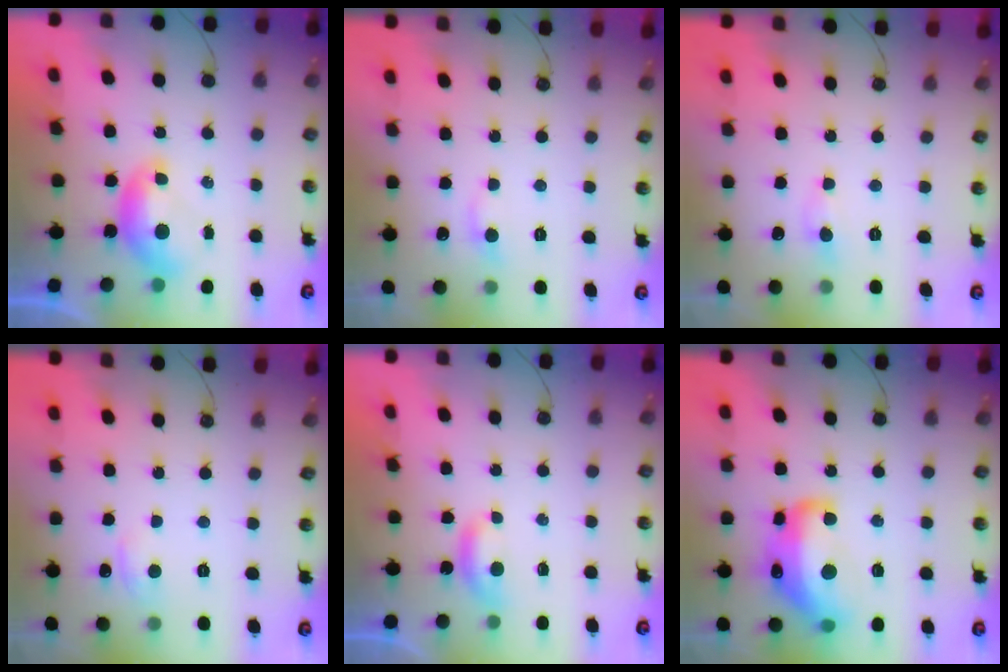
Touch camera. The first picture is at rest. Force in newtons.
{"total": 0.0}
{"total": 0.9, "press": 0.6, "slide": 0.6}
{"total": 1.4, "press": 1.1, "slide": 0.9}
{"total": 2.5, "press": 2.5, "slide": 0.4}
{"total": 13.3, "press": 13.3, "slide": 0.7}